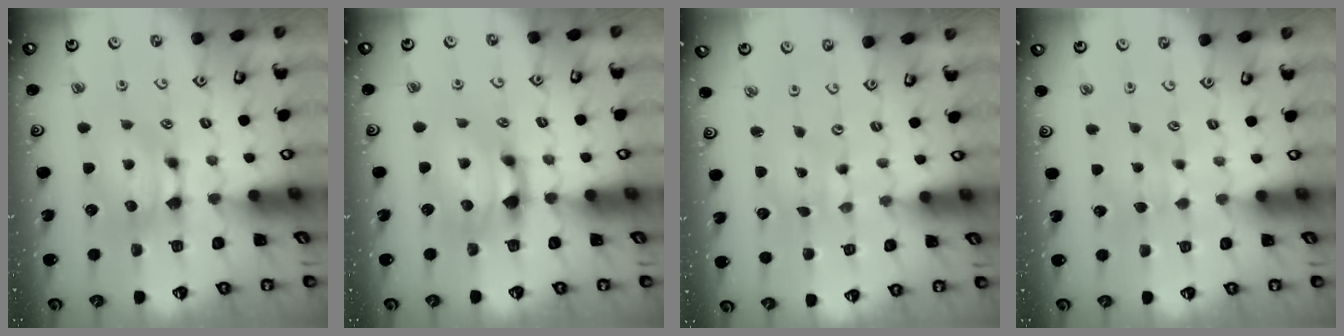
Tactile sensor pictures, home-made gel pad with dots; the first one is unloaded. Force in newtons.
{"total": 2.3, "press": 1.8, "slide": 1.4}
{"total": 5.2, "press": 5.2, "slide": 0.2}
{"total": 2.5, "press": 2.5, "slide": 0.5}